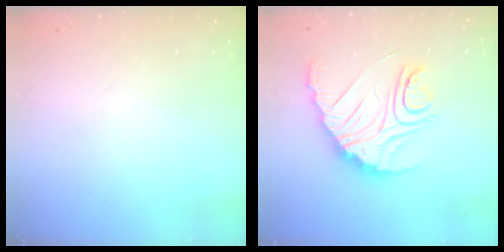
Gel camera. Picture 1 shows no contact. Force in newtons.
{"total": 15.3, "press": 15.3, "slide": 1.3}